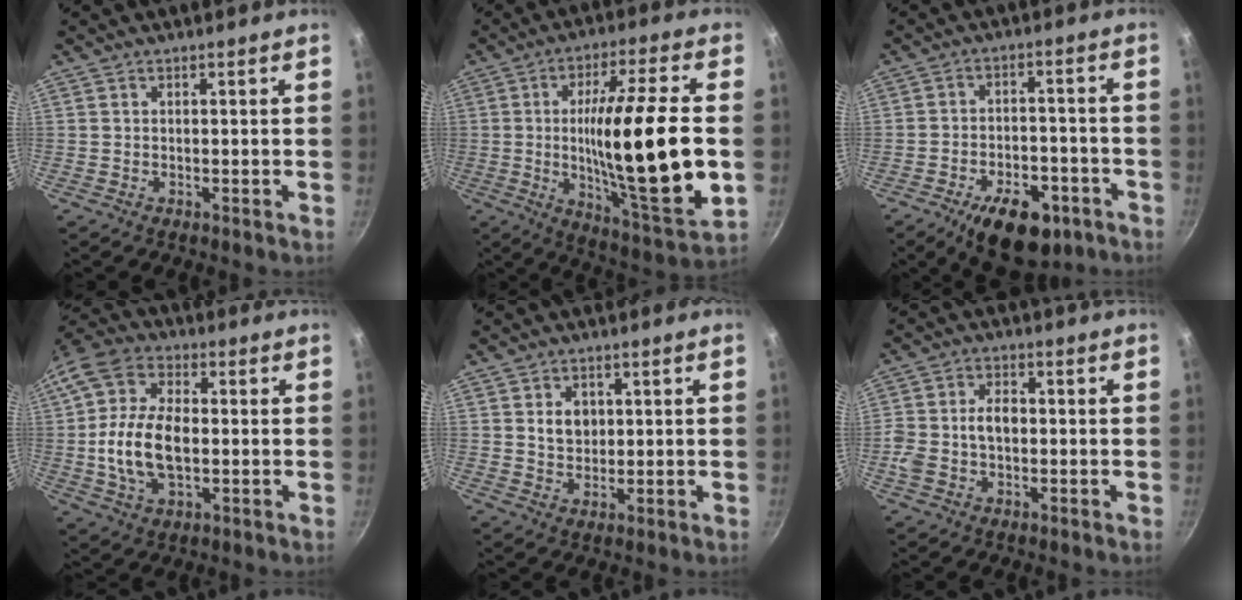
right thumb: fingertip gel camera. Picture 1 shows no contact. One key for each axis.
{"total": 24.3, "fx": -1.3, "fy": 4.9, "fz": 23.8, "tx": -0.386, "ty": -0.005, "tz": -0.015}
{"total": 14.0, "fx": -7.6, "fy": 7.4, "fz": 9.0, "tx": -0.104, "ty": 0.039, "tz": -0.102}
{"total": 15.5, "fx": -0.6, "fy": 9.6, "fz": 12.2, "tx": -0.226, "ty": 0.019, "tz": -0.018}
{"total": 4.8, "fx": 1.0, "fy": 3.8, "fz": 2.7, "tx": -0.026, "ty": -0.004, "tz": 0.019}
{"total": 7.2, "fx": -0.8, "fy": 5.0, "fz": 5.2, "tx": -0.085, "ty": 0.024, "tz": -0.022}